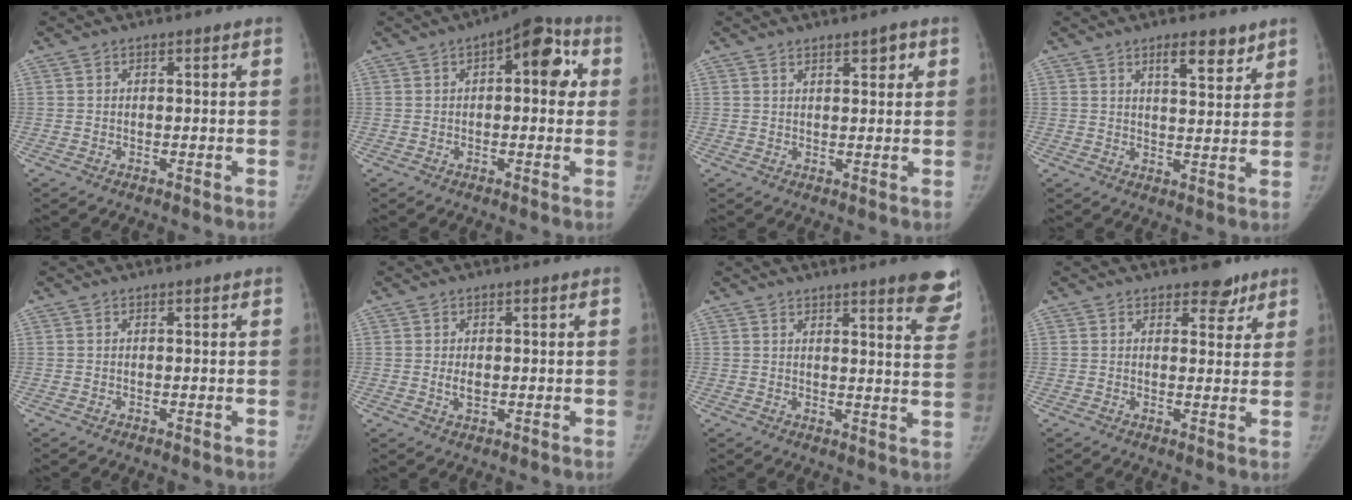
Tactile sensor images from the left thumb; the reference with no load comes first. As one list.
[{"total": 10.2, "force": [2.4, 4.9, 8.6], "torque": [-0.074, 0.021, 0.019]}, {"total": 2.7, "force": [1.6, 0.9, 2.0], "torque": [-0.020, -0.008, 0.024]}, {"total": 6.4, "force": [4.3, 2.2, 4.2], "torque": [-0.047, -0.029, 0.065]}, {"total": 0.0}, {"total": 2.2, "force": [0.0, 1.3, 1.8], "torque": [-0.026, -0.003, 0.001]}, {"total": 10.7, "force": [7.5, 1.6, 7.5], "torque": [-0.063, -0.038, 0.076]}, {"total": 4.2, "force": [3.0, 2.4, 1.7], "torque": [0.007, -0.016, 0.040]}]